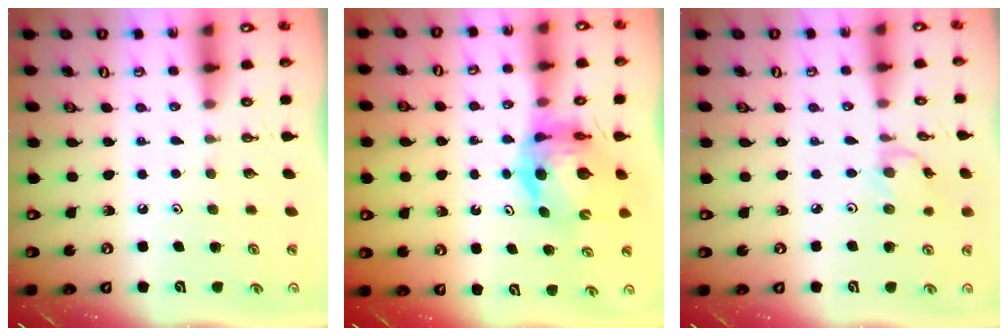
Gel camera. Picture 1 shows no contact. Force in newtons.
{"total": 10.6, "press": 10.6, "slide": 1.2}
{"total": 2.6, "press": 2.6, "slide": 0.3}